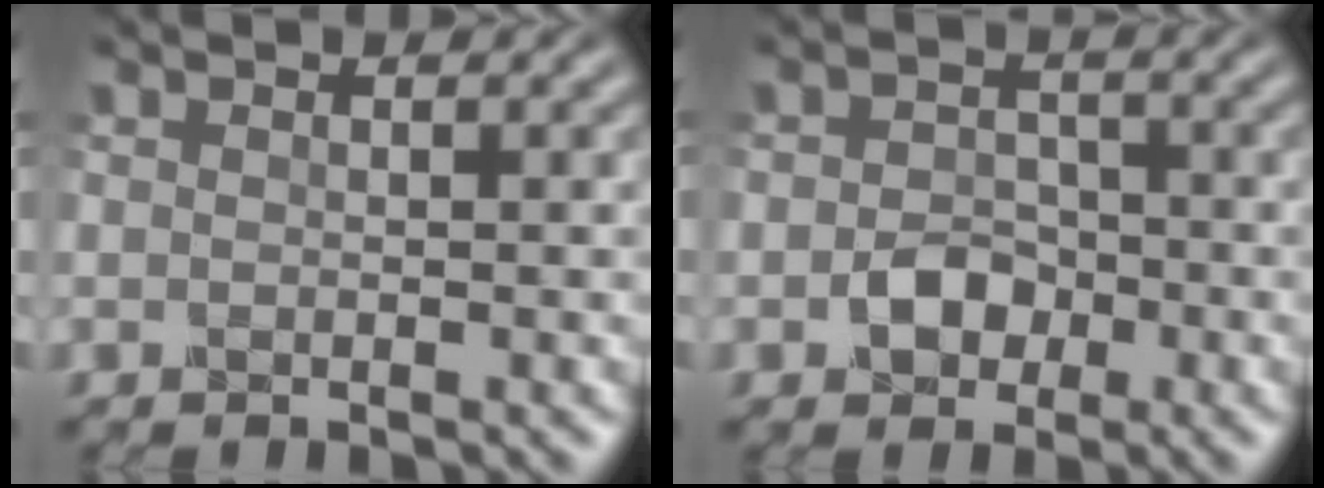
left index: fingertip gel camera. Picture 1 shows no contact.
{"total": 2.3, "force": [-0.8, 1.9, 0.9], "torque": [-0.015, 0.007, -0.019]}